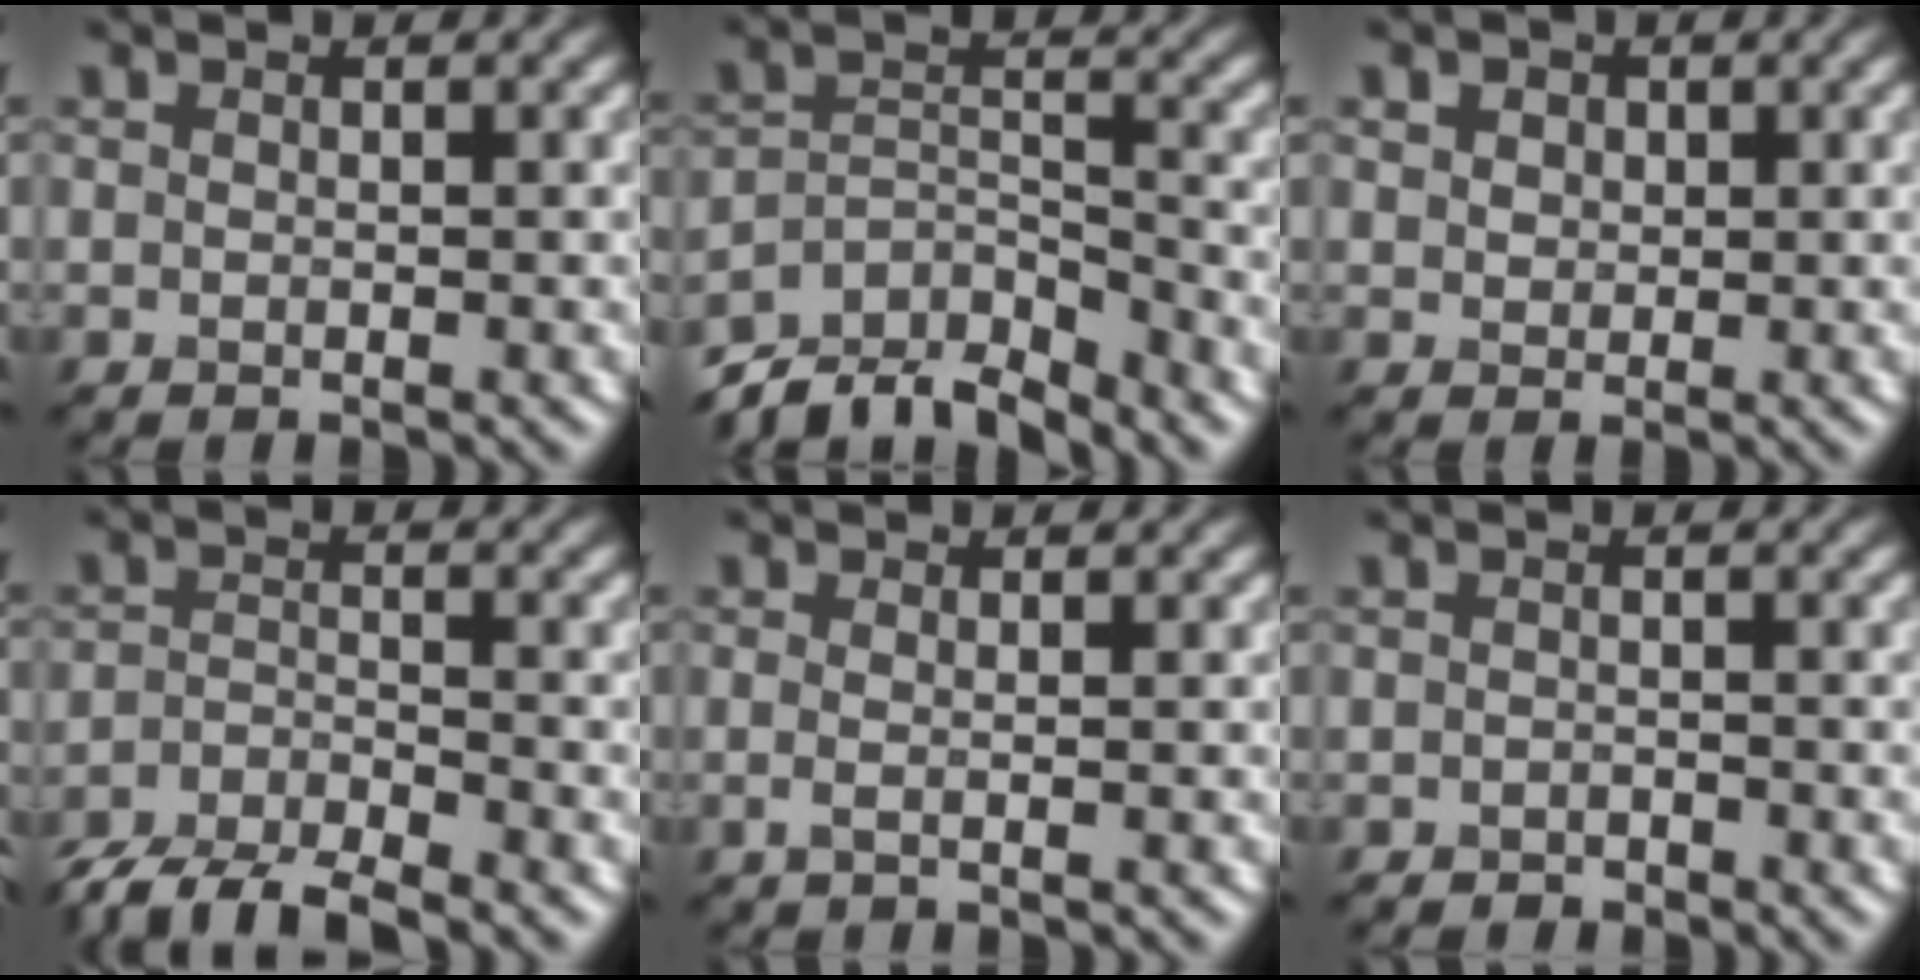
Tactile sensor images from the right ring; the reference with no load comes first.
{"total": 7.2, "force": [-6.3, 2.3, 2.8], "torque": [-0.047, -0.007, -0.117]}
{"total": 3.2, "force": [1.8, 2.3, 1.5], "torque": [-0.039, 0.012, 0.026]}
{"total": 6.0, "force": [-5.1, 1.4, 2.9], "torque": [-0.054, -0.012, -0.096]}
{"total": 1.2, "force": [-0.1, 0.3, 1.1], "torque": [-0.021, -0.004, -0.004]}
{"total": 0.8, "force": [-0.7, 0.2, 0.0], "torque": [0.002, -0.001, -0.013]}